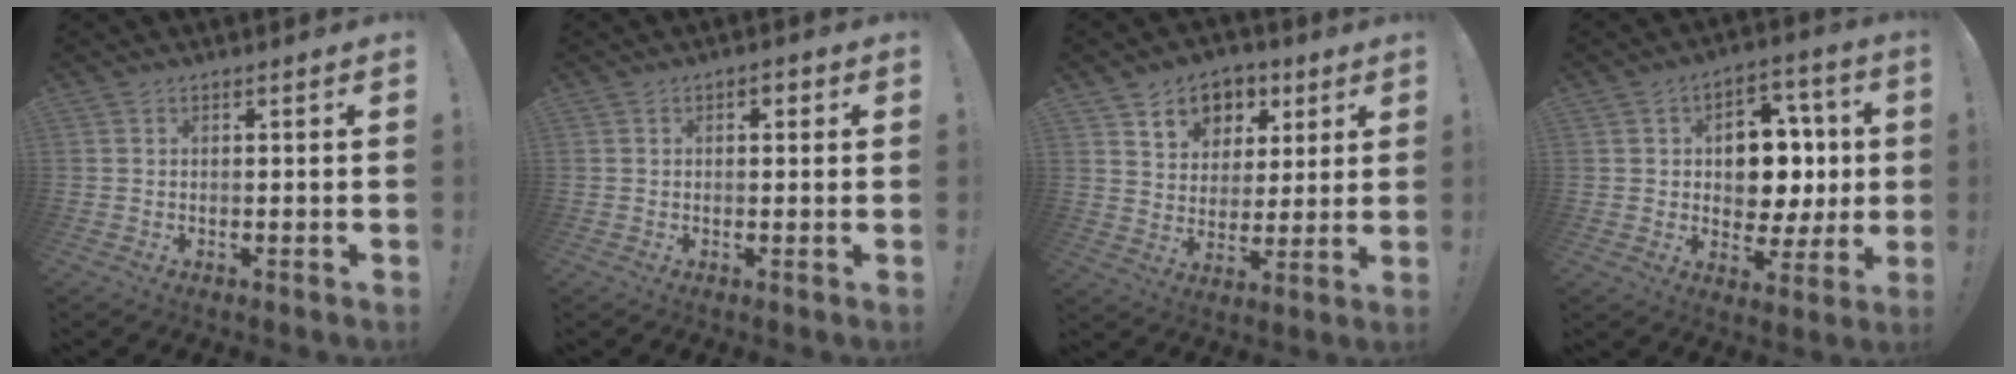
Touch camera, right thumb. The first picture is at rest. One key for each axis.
{"total": 1.8, "fx": 0.1, "fy": 1.3, "fz": 1.2, "tx": -0.009, "ty": 0.001, "tz": -0.003}
{"total": 9.3, "fx": 4.9, "fy": 7.4, "fz": 2.6, "tx": -0.028, "ty": -0.033, "tz": 0.094}
{"total": 12.3, "fx": 2.0, "fy": 9.6, "fz": 7.4, "tx": -0.095, "ty": -0.008, "tz": 0.049}